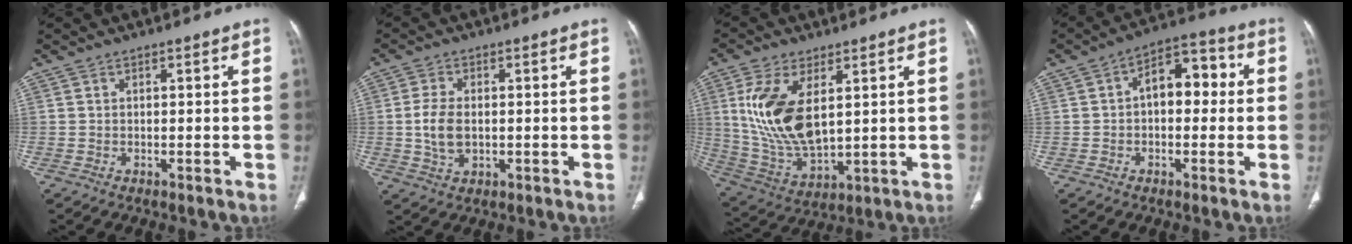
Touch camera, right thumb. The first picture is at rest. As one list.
[{"total": 6.2, "force": [-0.2, 3.8, 4.9], "torque": [-0.102, -0.001, 0.000]}, {"total": 15.8, "force": [3.9, 8.0, 13.1], "torque": [-0.265, -0.019, 0.090]}, {"total": 9.5, "force": [0.6, 5.8, 7.5], "torque": [-0.082, 0.034, -0.001]}]